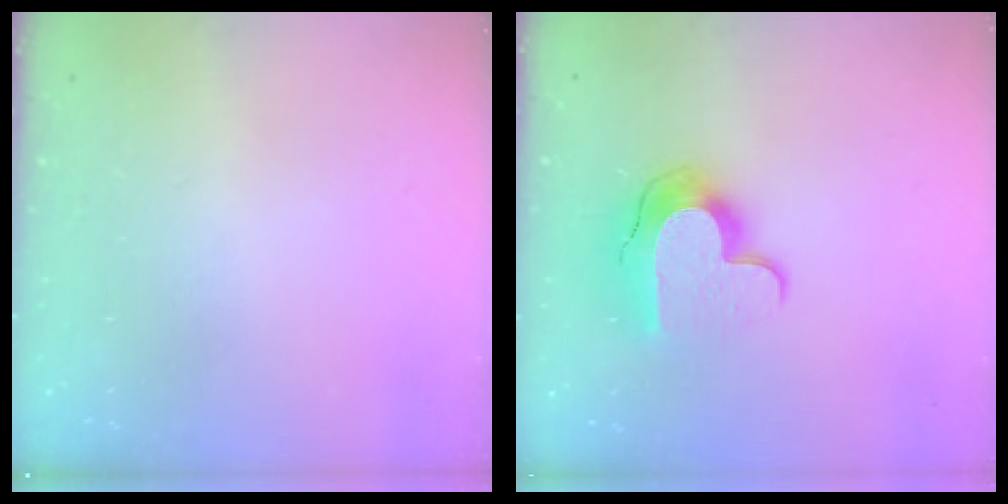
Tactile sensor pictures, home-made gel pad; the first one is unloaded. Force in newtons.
{"total": 12.5, "press": 12.5, "slide": 0.7}